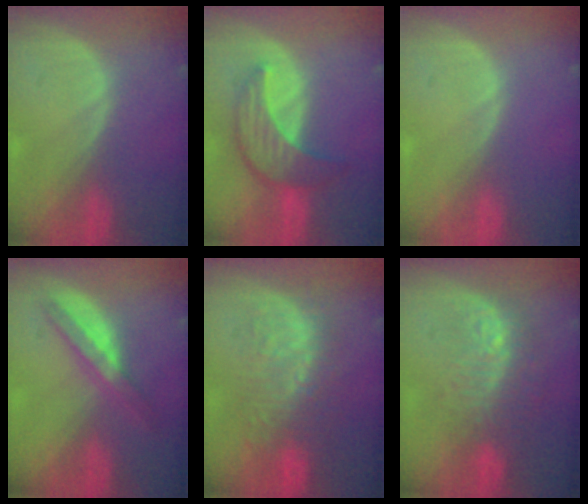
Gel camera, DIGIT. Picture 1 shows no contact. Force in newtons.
{"total": 7.5, "press": 7.4, "slide": 1.2}
{"total": 0.0}
{"total": 5.4, "press": 5.0, "slide": 1.8}
{"total": 9.2, "press": 8.9, "slide": 2.1}
{"total": 9.3, "press": 8.3, "slide": 4.2}